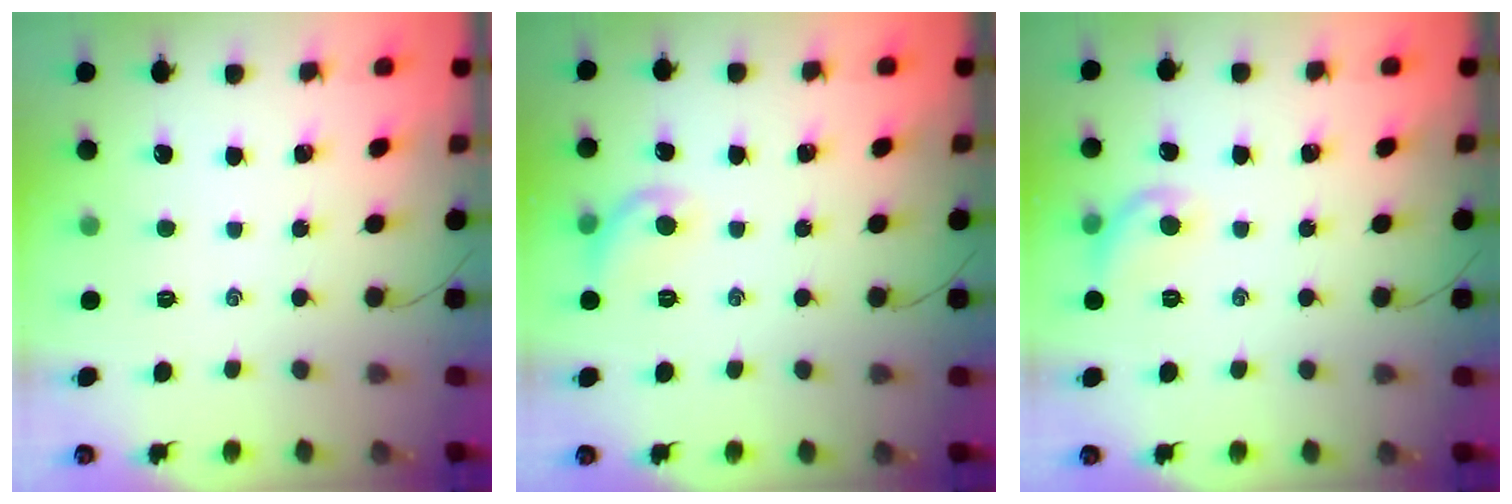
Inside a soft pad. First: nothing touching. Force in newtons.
{"total": 6.9, "press": 6.8, "slide": 1.3}
{"total": 6.9, "press": 6.8, "slide": 1.3}